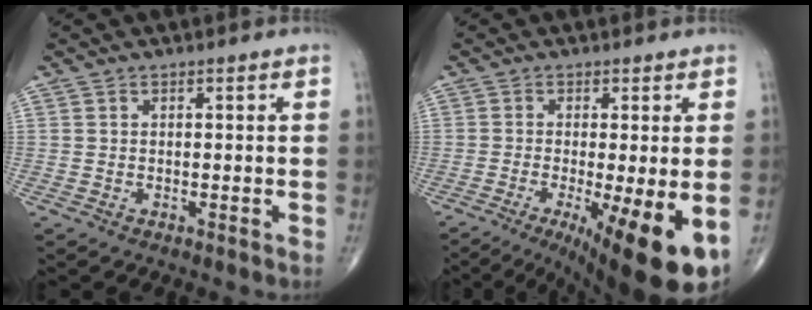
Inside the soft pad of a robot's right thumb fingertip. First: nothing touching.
{"total": 14.1, "force": [-5.0, 2.9, 12.8], "torque": [-0.163, -0.023, -0.067]}